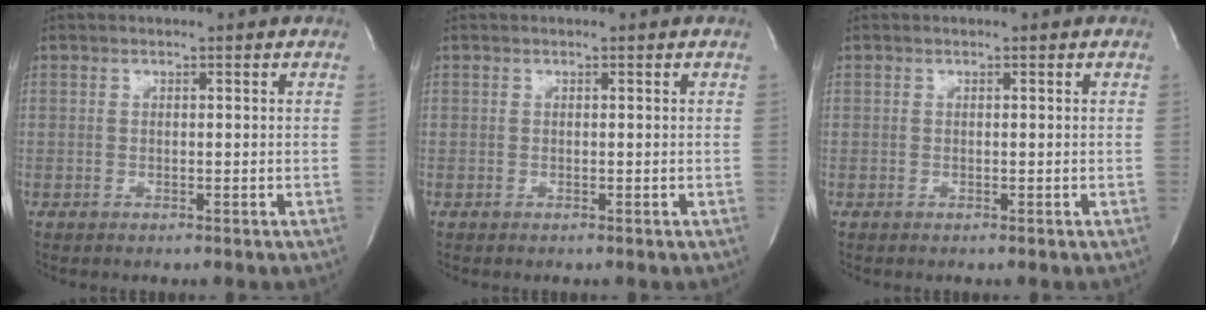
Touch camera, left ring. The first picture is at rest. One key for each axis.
{"total": 0.0}
{"total": 0.0}